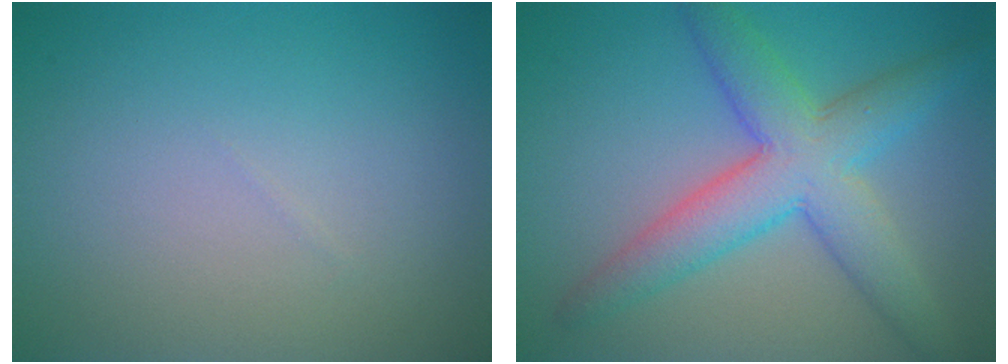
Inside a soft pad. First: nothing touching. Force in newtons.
{"total": 6.7, "press": 6.7, "slide": 0.2}